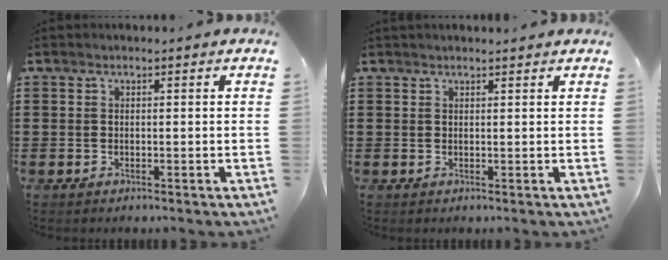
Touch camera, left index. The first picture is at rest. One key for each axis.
{"total": 0.9, "fx": 0.8, "fy": 0.1, "fz": 0.2, "tx": -0.007, "ty": 0.000, "tz": 0.016}